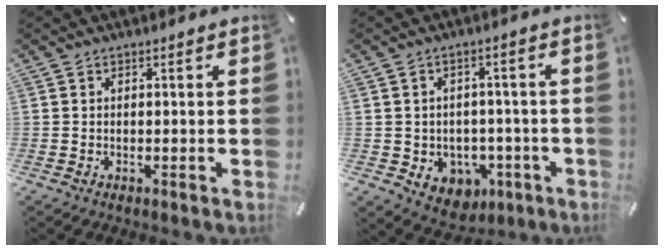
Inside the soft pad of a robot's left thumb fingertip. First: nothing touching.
{"total": 6.2, "force": [-0.9, 5.9, 1.9], "torque": [-0.028, 0.004, -0.006]}